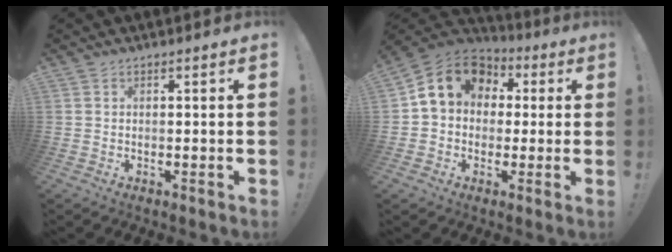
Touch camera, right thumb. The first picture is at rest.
{"total": 14.3, "force": [3.7, 11.0, 8.4], "torque": [-0.123, 0.006, 0.072]}